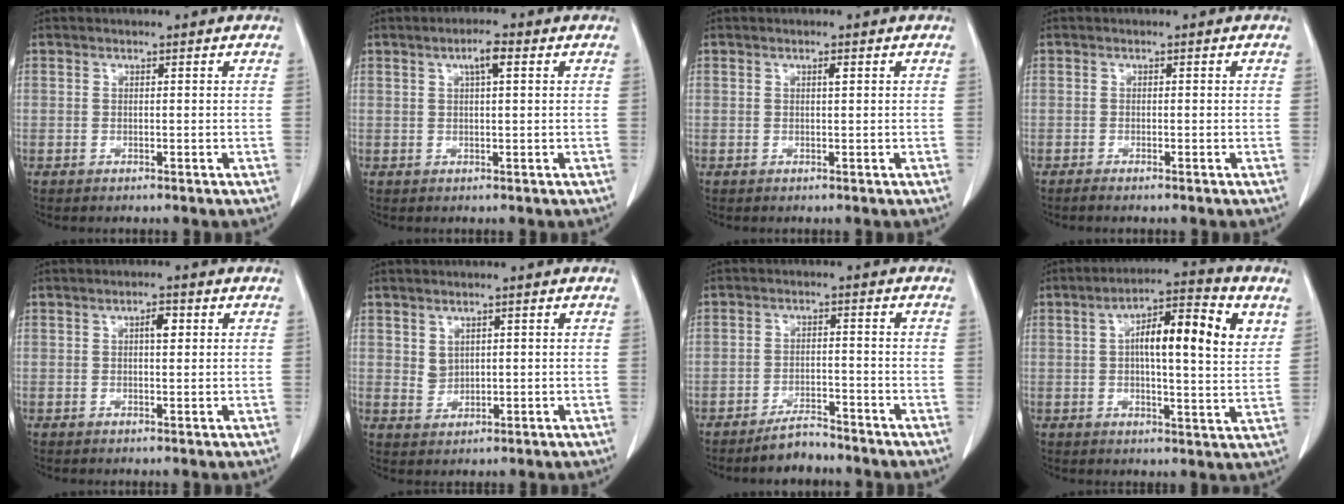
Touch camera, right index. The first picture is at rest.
{"total": 3.0, "force": [1.2, 0.5, 2.7], "torque": [-0.049, 0.007, 0.020]}
{"total": 0.6, "force": [0.2, 0.1, 0.6], "torque": [-0.013, 0.000, 0.005]}
{"total": 1.0, "force": [-0.7, -0.1, 0.6], "torque": [-0.013, -0.001, -0.014]}
{"total": 2.2, "force": [0.6, 0.8, 1.9], "torque": [-0.032, 0.002, 0.009]}
{"total": 2.3, "force": [0.9, 1.8, 1.0], "torque": [-0.021, -0.001, 0.025]}
{"total": 4.0, "force": [-3.7, 0.9, 1.2], "torque": [-0.022, -0.004, -0.063]}
{"total": 13.7, "force": [4.3, 3.2, 12.6], "torque": [-0.195, 0.024, 0.056]}